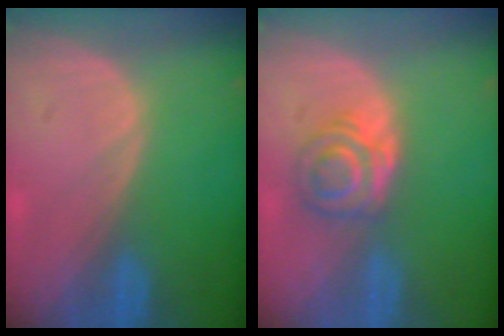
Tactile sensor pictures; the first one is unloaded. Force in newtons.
{"total": 5.2, "press": 4.9, "slide": 1.8}